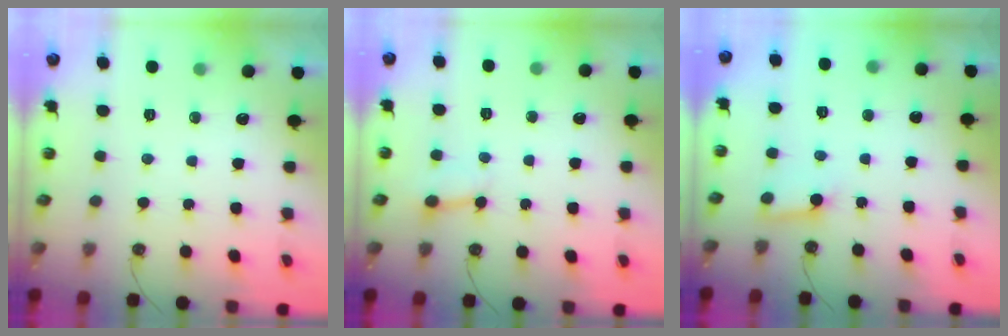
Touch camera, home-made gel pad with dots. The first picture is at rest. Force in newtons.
{"total": 2.4, "press": 2.4, "slide": 0.1}
{"total": 3.6, "press": 3.6, "slide": 0.3}